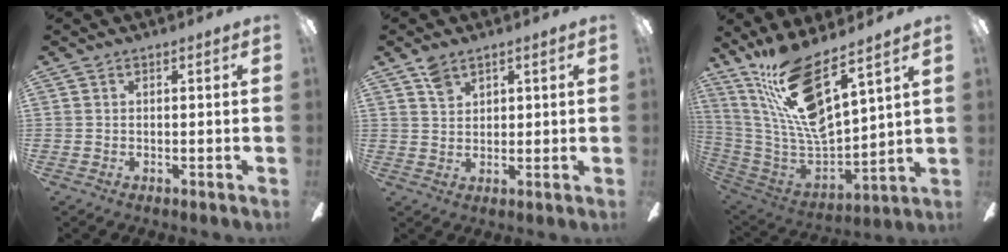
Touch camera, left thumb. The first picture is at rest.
{"total": 3.7, "force": [2.7, 2.1, 1.4], "torque": [-0.018, -0.009, 0.049]}
{"total": 20.1, "force": [12.7, 5.6, 14.5], "torque": [-0.305, -0.089, 0.216]}